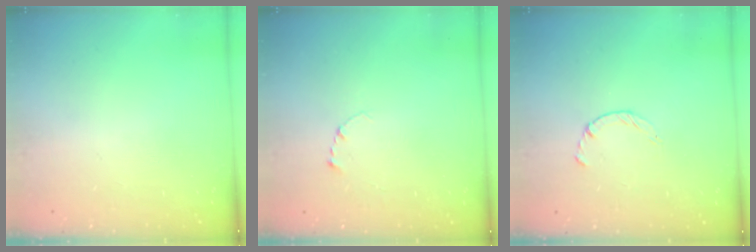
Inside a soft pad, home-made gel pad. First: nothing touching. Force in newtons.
{"total": 2.3, "press": 2.3, "slide": 0.2}
{"total": 1.8, "press": 1.7, "slide": 0.3}